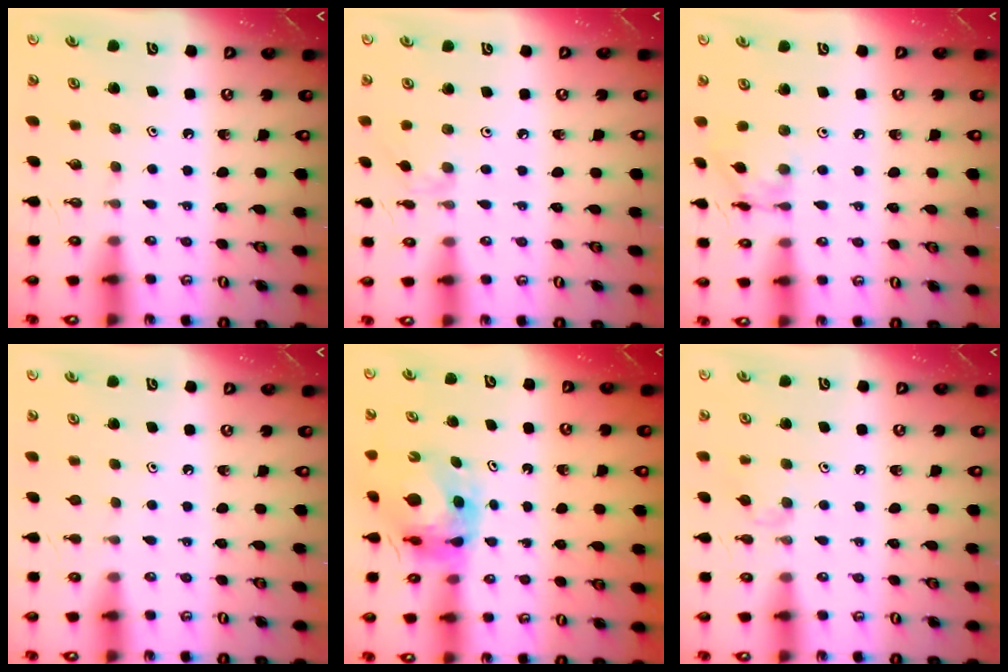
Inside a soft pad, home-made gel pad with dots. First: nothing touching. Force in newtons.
{"total": 1.4, "press": 1.4, "slide": 0.4}
{"total": 10.1, "press": 10.1, "slide": 0.9}
{"total": 0.8, "press": 0.7, "slide": 0.3}
{"total": 7.9, "press": 7.9, "slide": 0.7}
{"total": 4.8, "press": 4.7, "slide": 0.8}